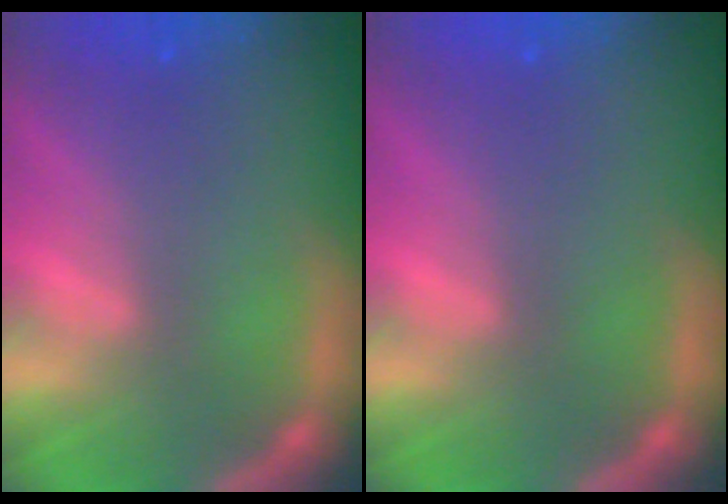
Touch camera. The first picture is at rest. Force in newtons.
{"total": 0.0}